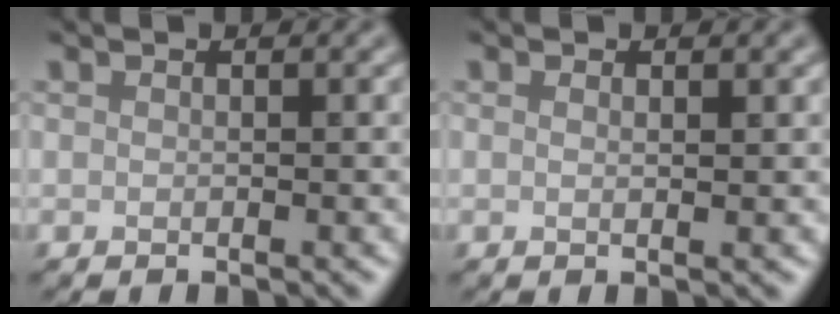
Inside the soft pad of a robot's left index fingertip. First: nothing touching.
{"total": 0.7, "force": [0.3, 0.1, 0.6], "torque": [-0.010, -0.002, 0.002]}